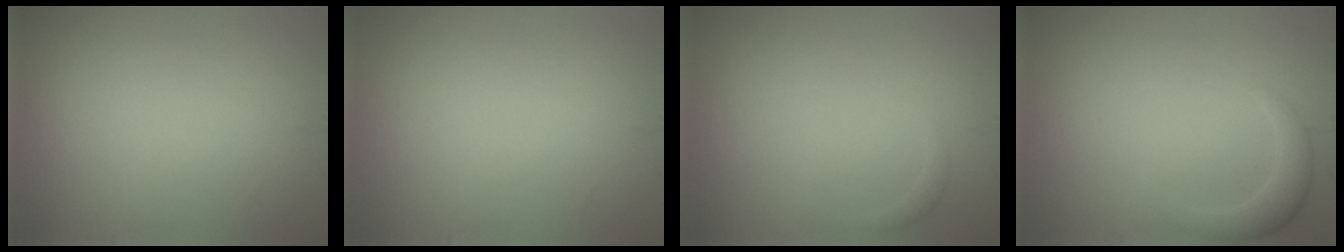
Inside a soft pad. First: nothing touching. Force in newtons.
{"total": 0.0}
{"total": 0.5, "press": 0.5, "slide": 0.1}
{"total": 2.1, "press": 2.1, "slide": 0.2}